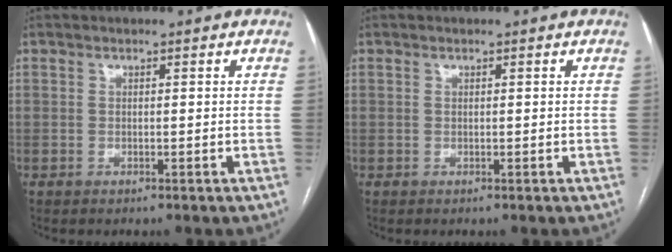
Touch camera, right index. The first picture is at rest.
{"total": 0.0}